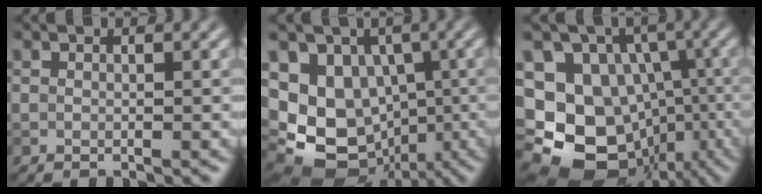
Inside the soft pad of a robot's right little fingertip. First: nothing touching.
{"total": 12.2, "force": [-0.5, 9.9, 7.2], "torque": [-0.119, -0.007, -0.008]}
{"total": 18.0, "force": [-4.9, 15.1, 8.6], "torque": [-0.176, -0.013, -0.074]}